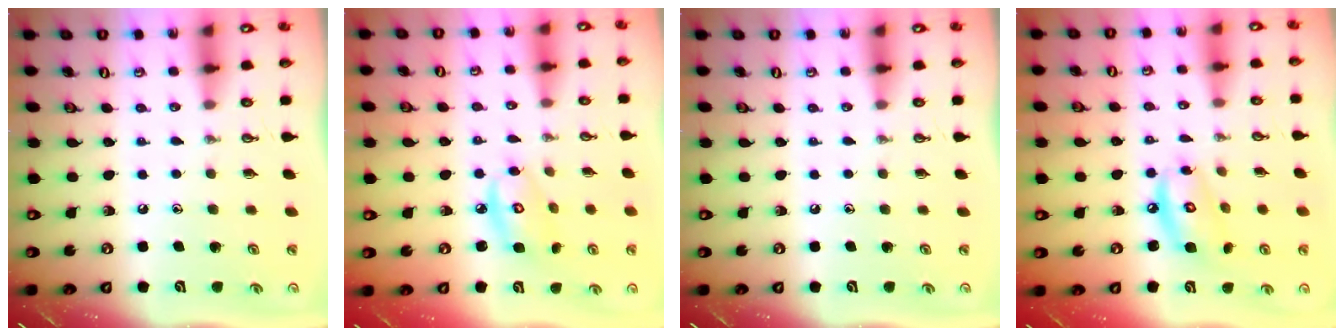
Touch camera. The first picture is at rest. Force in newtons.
{"total": 7.7, "press": 7.7, "slide": 0.2}
{"total": 0.0}
{"total": 9.4, "press": 9.4, "slide": 0.8}